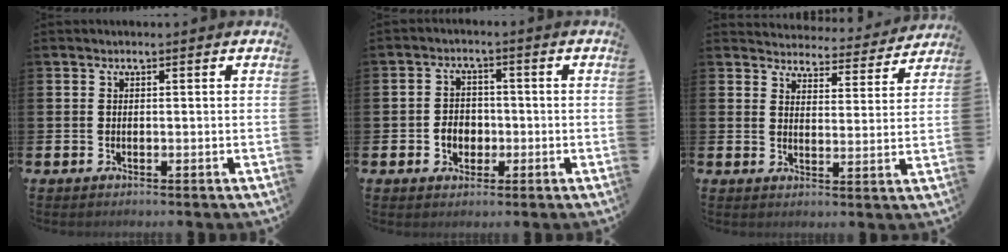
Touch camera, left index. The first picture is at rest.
{"total": 3.3, "force": [-0.9, 2.8, 1.6], "torque": [-0.028, 0.004, -0.023]}
{"total": 4.2, "force": [4.1, 0.8, 0.1], "torque": [-0.012, -0.037, 0.067]}